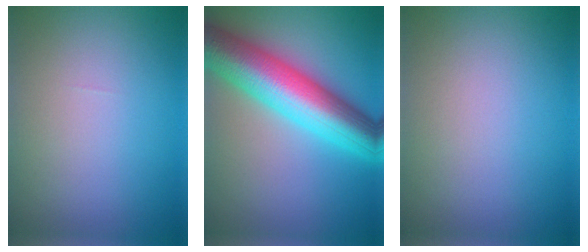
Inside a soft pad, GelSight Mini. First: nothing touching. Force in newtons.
{"total": 11.1, "press": 11.1, "slide": 0.2}
{"total": 0.0}